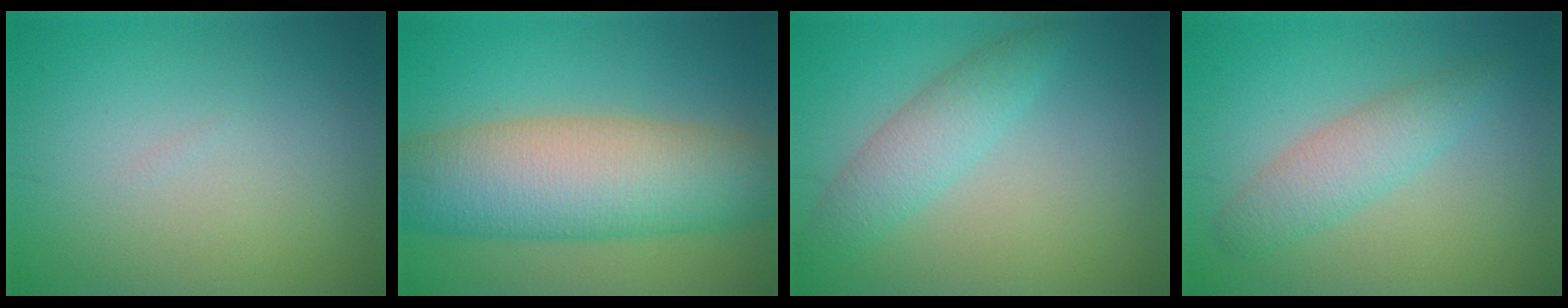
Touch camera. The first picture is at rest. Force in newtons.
{"total": 10.7, "press": 10.7, "slide": 0.6}
{"total": 2.4, "press": 2.4, "slide": 0.2}
{"total": 3.1, "press": 3.1, "slide": 0.1}